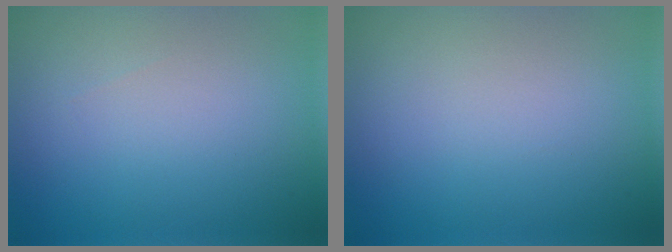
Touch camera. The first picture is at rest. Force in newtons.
{"total": 0.0}